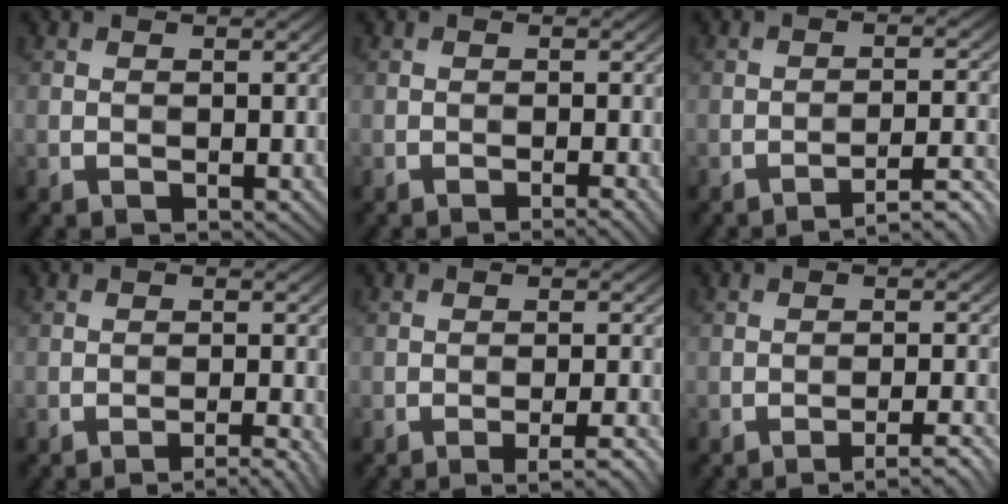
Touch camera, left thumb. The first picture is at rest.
{"total": 1.5, "force": [-0.9, 0.2, 1.2], "torque": [-0.012, 0.004, -0.018]}
{"total": 5.4, "force": [-4.4, 0.6, 3.1], "torque": [-0.054, 0.023, -0.063]}
{"total": 3.0, "force": [-2.2, 0.3, 2.0], "torque": [-0.030, 0.008, -0.040]}
{"total": 3.6, "force": [-2.3, 0.4, 2.8], "torque": [-0.043, 0.010, -0.039]}
{"total": 3.9, "force": [-3.0, 0.3, 2.5], "torque": [-0.039, 0.013, -0.052]}